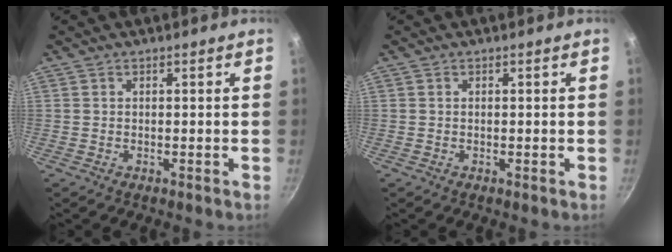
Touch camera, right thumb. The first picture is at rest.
{"total": 0.0}